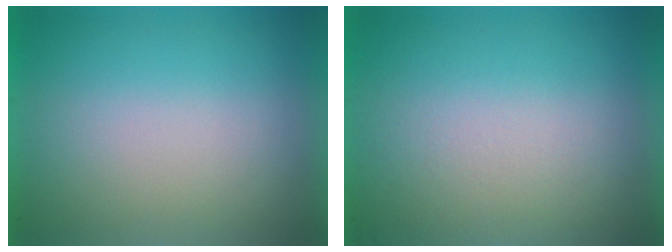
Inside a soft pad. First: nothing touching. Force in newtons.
{"total": 3.4}